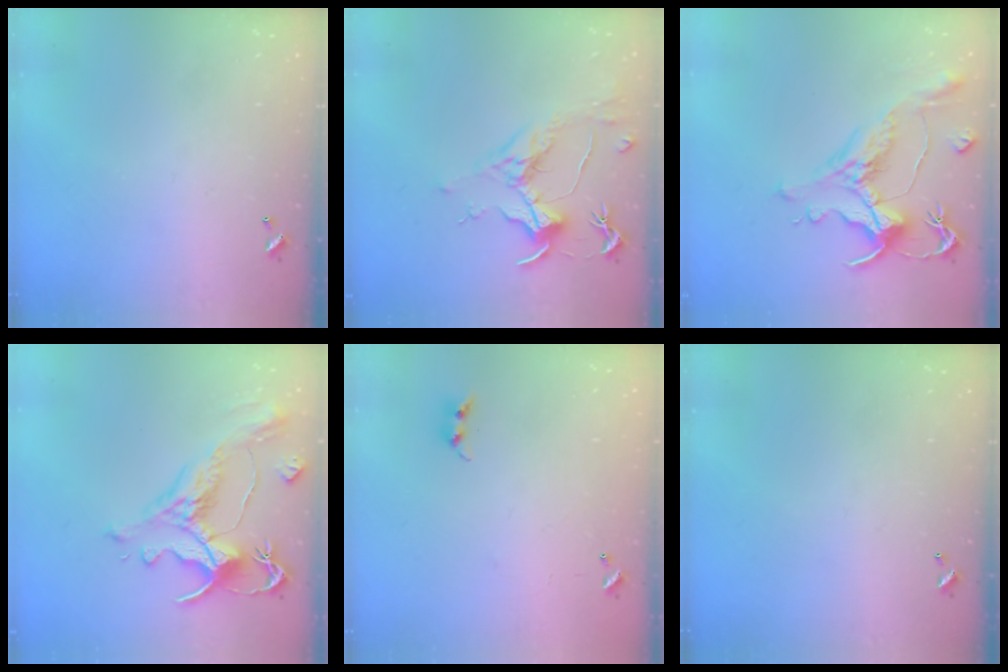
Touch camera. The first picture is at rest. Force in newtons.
{"total": 1.6, "press": 1.4, "slide": 0.7}
{"total": 1.5, "press": 0.4, "slide": 1.5}
{"total": 1.7, "press": 0.9, "slide": 1.5}
{"total": 7.6, "press": 7.6, "slide": 0.5}
{"total": 0.0}